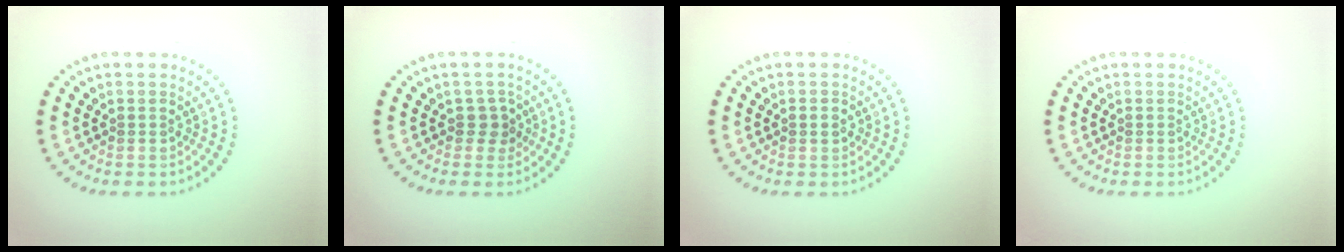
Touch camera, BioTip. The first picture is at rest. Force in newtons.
{"total": 1.5, "press": 1.3, "slide": 0.8}
{"total": 1.0, "press": 1.0, "slide": 0.1}
{"total": 0.0}